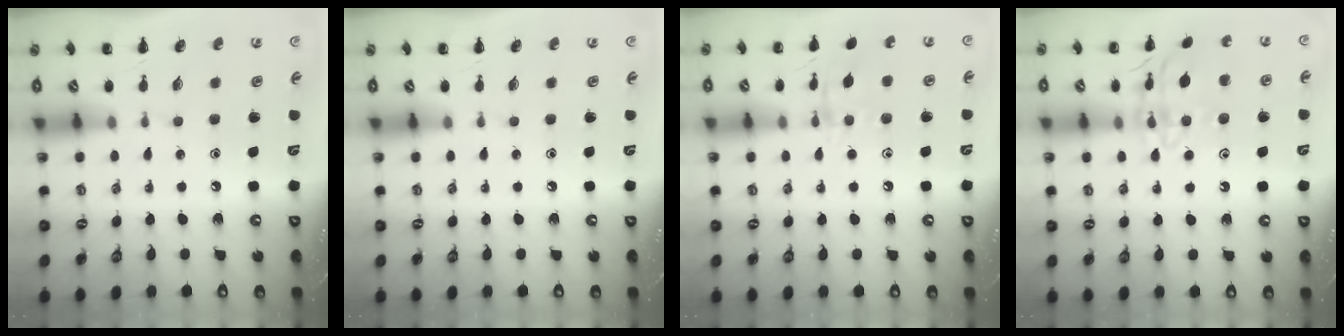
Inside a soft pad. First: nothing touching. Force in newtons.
{"total": 0.0}
{"total": 8.8, "press": 8.8, "slide": 0.6}
{"total": 14.5, "press": 14.5, "slide": 0.2}